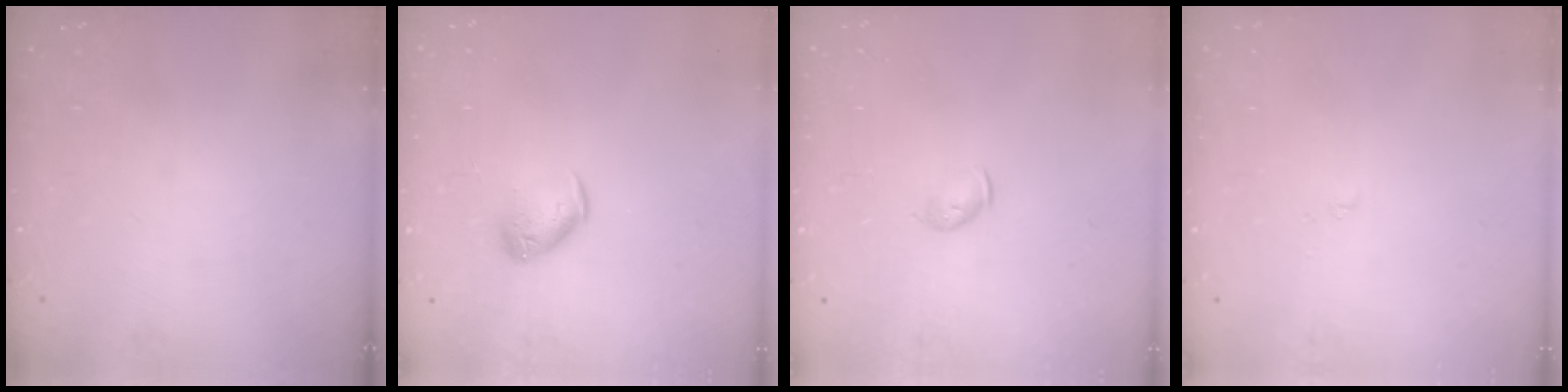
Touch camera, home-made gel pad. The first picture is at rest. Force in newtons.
{"total": 7.5, "press": 7.5, "slide": 0.8}
{"total": 4.3, "press": 4.2, "slide": 0.9}
{"total": 1.7, "press": 1.7, "slide": 0.3}